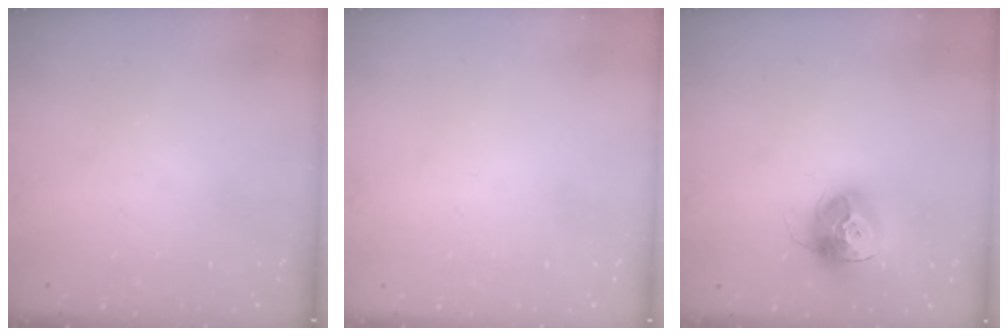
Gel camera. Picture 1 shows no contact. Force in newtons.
{"total": 0.7, "press": 0.7, "slide": 0.1}
{"total": 14.6, "press": 14.5, "slide": 1.4}